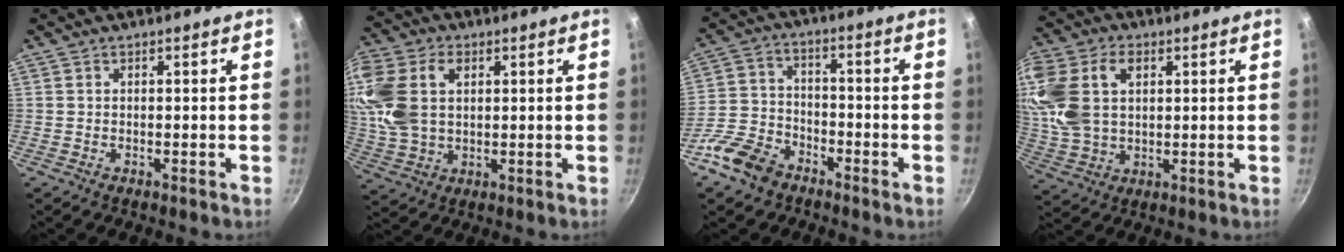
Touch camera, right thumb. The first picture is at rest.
{"total": 14.3, "force": [3.5, 9.6, 10.1], "torque": [-0.205, 0.002, 0.068]}
{"total": 10.3, "force": [-6.6, 6.3, 4.7], "torque": [-0.074, 0.047, -0.137]}
{"total": 15.6, "force": [4.1, 10.4, 10.9], "torque": [-0.220, 0.002, 0.081]}